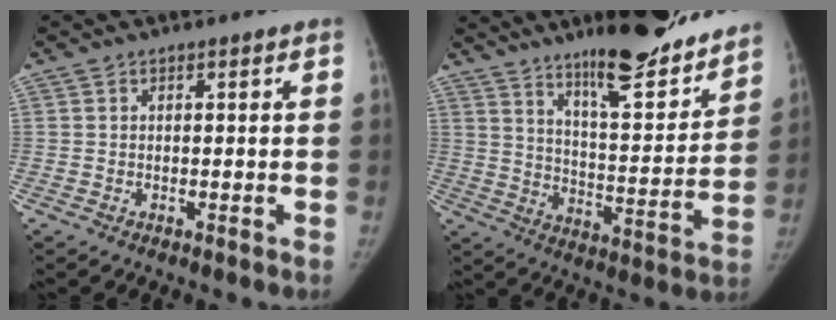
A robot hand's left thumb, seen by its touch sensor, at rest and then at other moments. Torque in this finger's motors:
{"motor_torque": [2.96, 0.35, 1.12, -1.65, 0.42]}